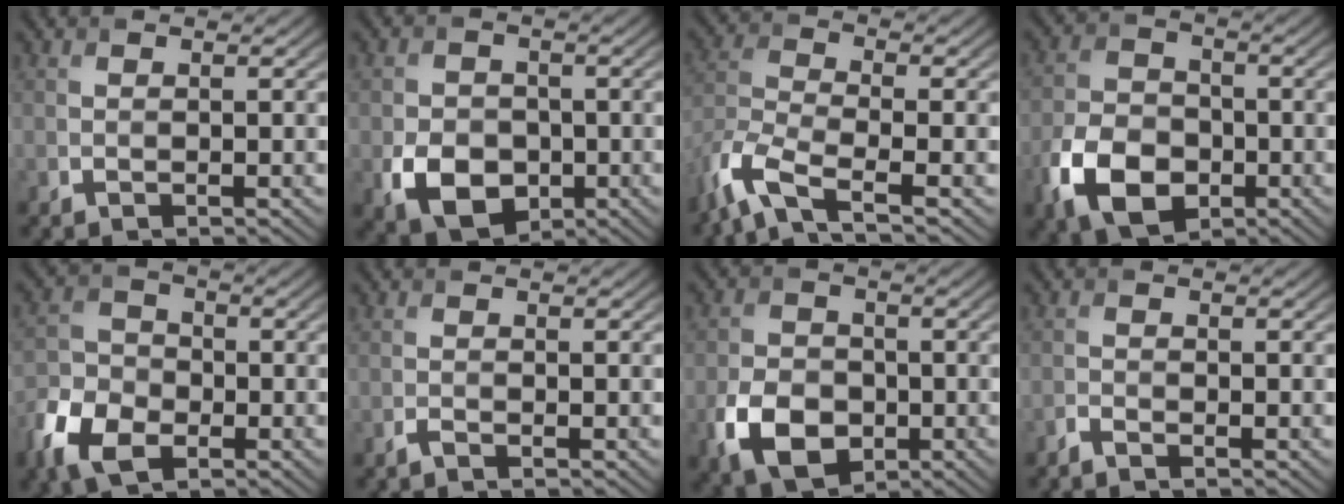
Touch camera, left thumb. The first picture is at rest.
{"total": 6.9, "force": [-2.3, 5.3, 3.8], "torque": [-0.075, -0.015, -0.044]}
{"total": 8.3, "force": [-5.4, 2.5, 5.8], "torque": [-0.137, -0.011, -0.126]}
{"total": 9.4, "force": [-4.1, 6.4, 5.5], "torque": [-0.127, -0.016, -0.087]}
{"total": 8.4, "force": [-4.6, 5.3, 4.6], "torque": [-0.112, -0.011, -0.104]}
{"total": 0.9, "force": [-0.8, 0.1, 0.5], "torque": [-0.010, 0.001, -0.016]}
{"total": 7.7, "force": [-2.9, 5.5, 4.5], "torque": [-0.099, -0.013, -0.060]}
{"total": 1.4, "force": [-1.3, 0.2, 0.5], "torque": [-0.013, -0.002, -0.032]}